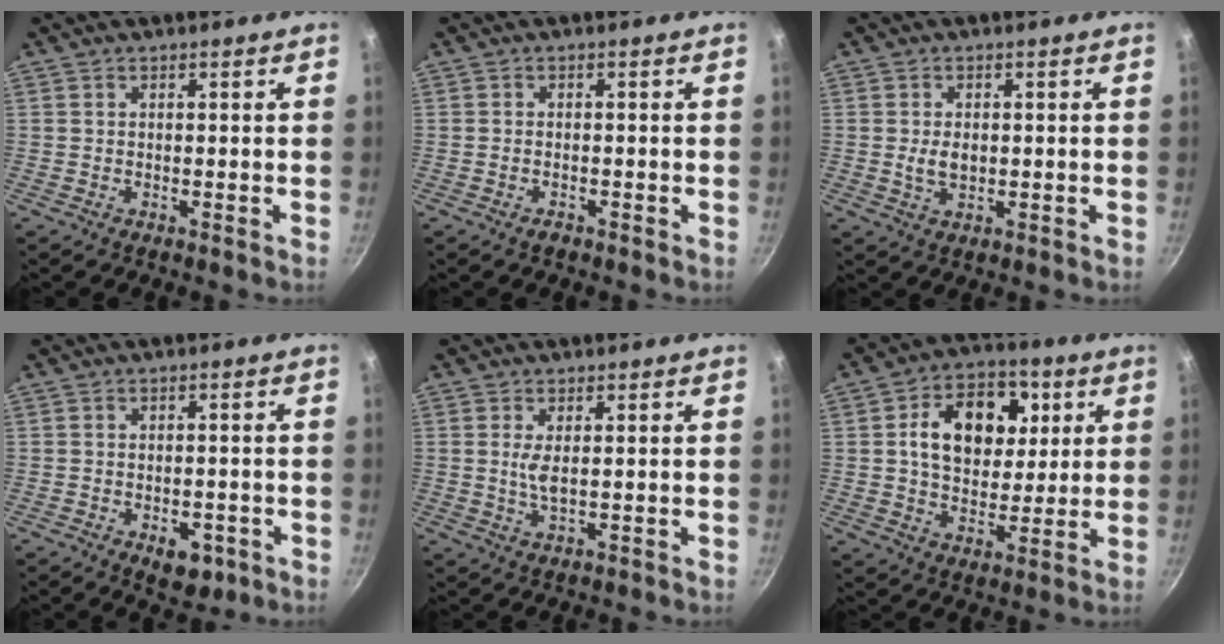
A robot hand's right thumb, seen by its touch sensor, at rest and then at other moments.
{"total": 1.2, "force": [-0.9, 0.6, 0.5], "torque": [-0.011, 0.006, -0.015]}
{"total": 3.5, "force": [0.0, 2.3, 2.6], "torque": [-0.044, -0.003, 0.003]}
{"total": 5.2, "force": [-2.3, 3.0, 3.5], "torque": [-0.037, 0.008, -0.024]}
{"total": 3.0, "force": [0.3, 1.0, 2.8], "torque": [-0.063, -0.008, 0.011]}
{"total": 15.7, "force": [3.9, 10.8, 10.6], "torque": [-0.129, 0.004, 0.060]}